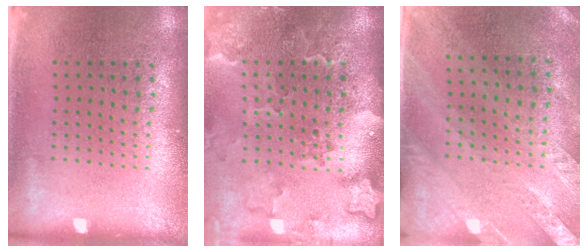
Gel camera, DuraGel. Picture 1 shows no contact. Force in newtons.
{"total": 2.8, "press": 2.3, "slide": 1.6}
{"total": 2.5, "press": 2.1, "slide": 1.3}